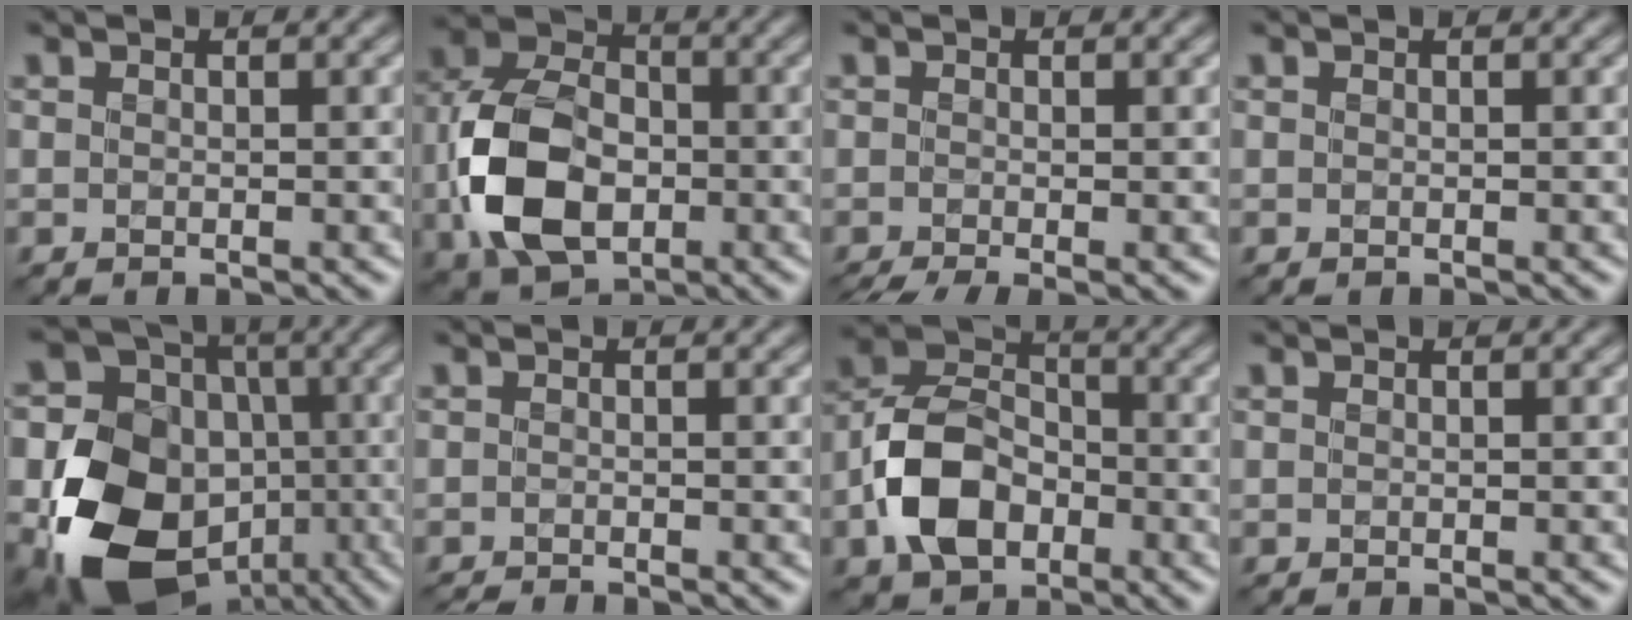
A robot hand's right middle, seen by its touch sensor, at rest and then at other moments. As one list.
[{"total": 9.9, "force": [-2.2, 6.8, 6.9], "torque": [-0.157, -0.001, -0.054]}, {"total": 2.8, "force": [-1.8, 0.6, 2.1], "torque": [-0.033, -0.013, -0.033]}, {"total": 0.0}, {"total": 15.2, "force": [-4.9, 12.4, 7.2], "torque": [-0.154, -0.023, -0.084]}, {"total": 1.7, "force": [-1.7, 0.1, 0.4], "torque": [-0.004, -0.010, -0.033]}, {"total": 7.5, "force": [-2.7, 5.4, 4.5], "torque": [-0.092, 0.009, -0.065]}, {"total": 0.0}]